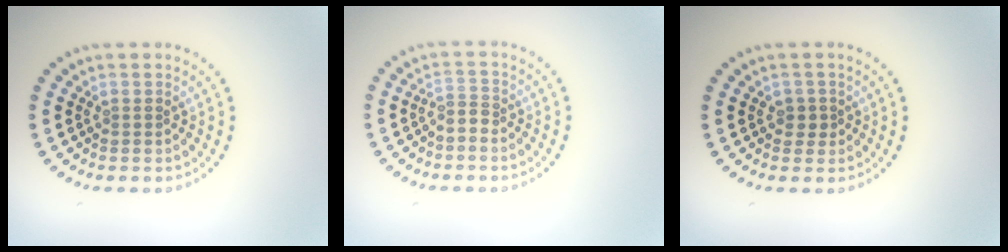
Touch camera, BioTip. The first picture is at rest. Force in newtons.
{"total": 1.7, "press": 1.2, "slide": 1.2}
{"total": 1.3, "press": 1.2, "slide": 0.5}